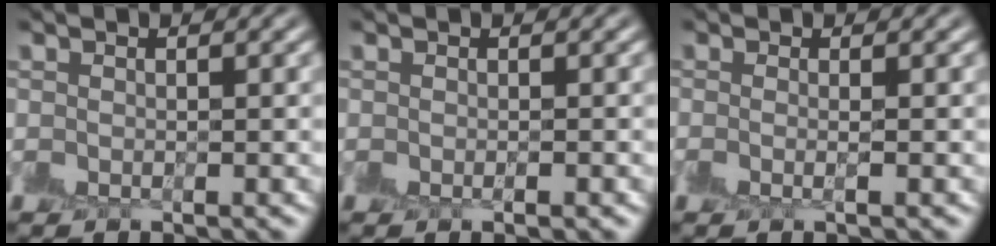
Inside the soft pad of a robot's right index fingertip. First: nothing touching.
{"total": 0.7, "force": [-0.4, 0.1, 0.5], "torque": [-0.010, -0.004, -0.005]}
{"total": 1.1, "force": [-0.3, -0.1, 1.0], "torque": [-0.024, -0.008, -0.010]}